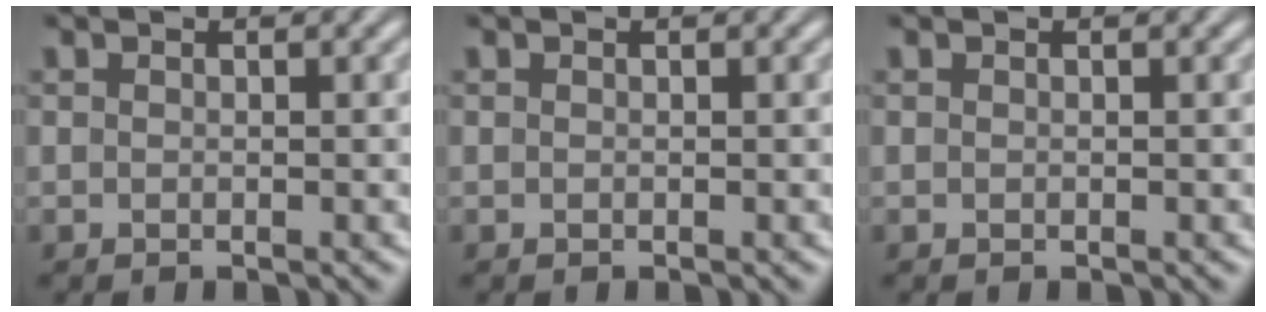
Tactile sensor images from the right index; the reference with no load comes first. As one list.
[{"total": 0.0}, {"total": 0.0}]